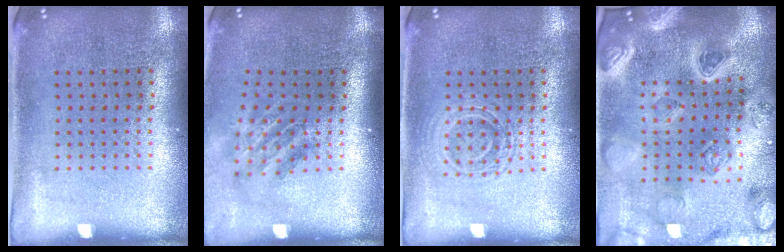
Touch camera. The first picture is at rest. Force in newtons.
{"total": 1.8, "press": 1.3, "slide": 1.3}
{"total": 2.3, "press": 2.2, "slide": 0.5}
{"total": 4.0, "press": 3.6, "slide": 1.6}